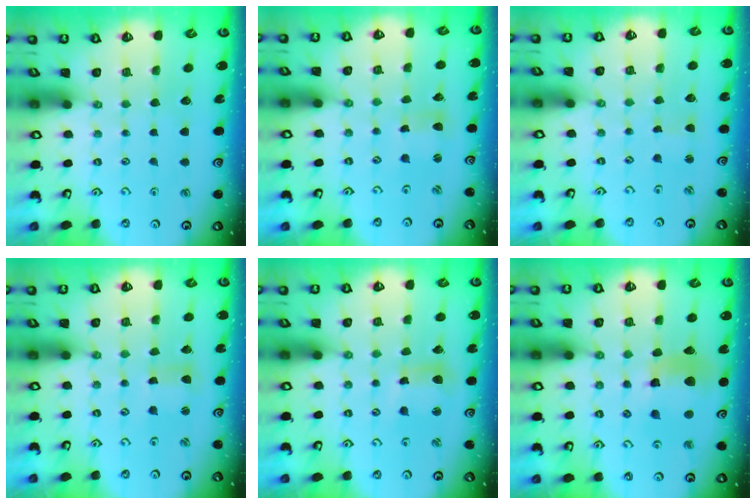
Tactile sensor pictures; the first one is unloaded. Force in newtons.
{"total": 2.1, "press": 2.1, "slide": 0.3}
{"total": 0.8, "press": 0.7, "slide": 0.3}
{"total": 2.2, "press": 2.2, "slide": 0.4}
{"total": 6.8, "press": 6.7, "slide": 1.0}
{"total": 12.1, "press": 12.0, "slide": 1.6}